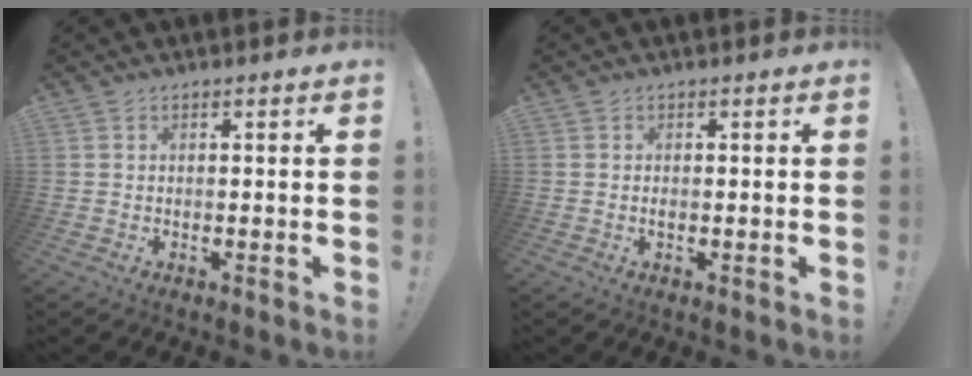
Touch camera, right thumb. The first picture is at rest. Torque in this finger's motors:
{"motor_torque": [-0.05, 0.19, 0.05, 0.04, 0.15]}